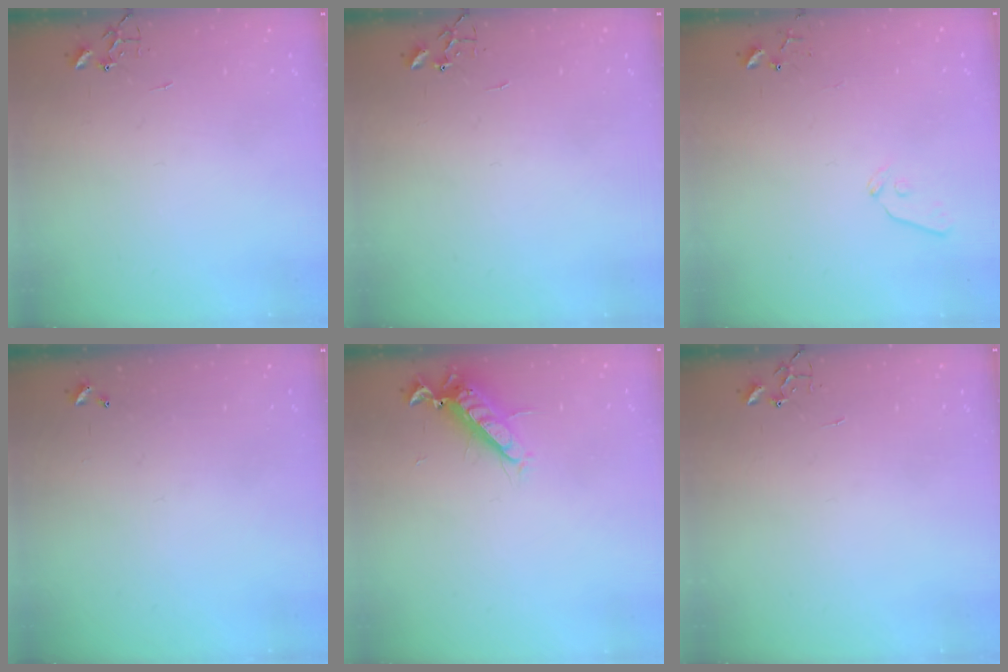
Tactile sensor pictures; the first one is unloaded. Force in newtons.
{"total": 0.0}
{"total": 7.5, "press": 7.4, "slide": 0.9}
{"total": 0.0}
{"total": 12.4, "press": 12.3, "slide": 1.5}
{"total": 0.0}